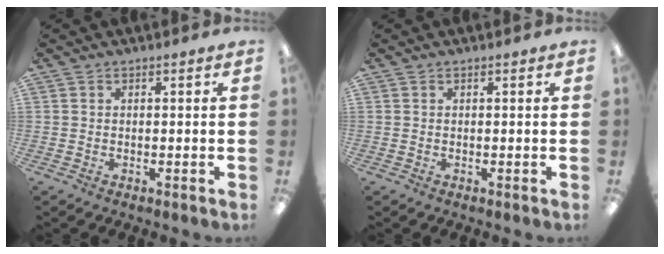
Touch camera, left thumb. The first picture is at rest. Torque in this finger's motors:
{"motor_torque": [0.00, 0.00, 0.03, -0.07, 0.00]}